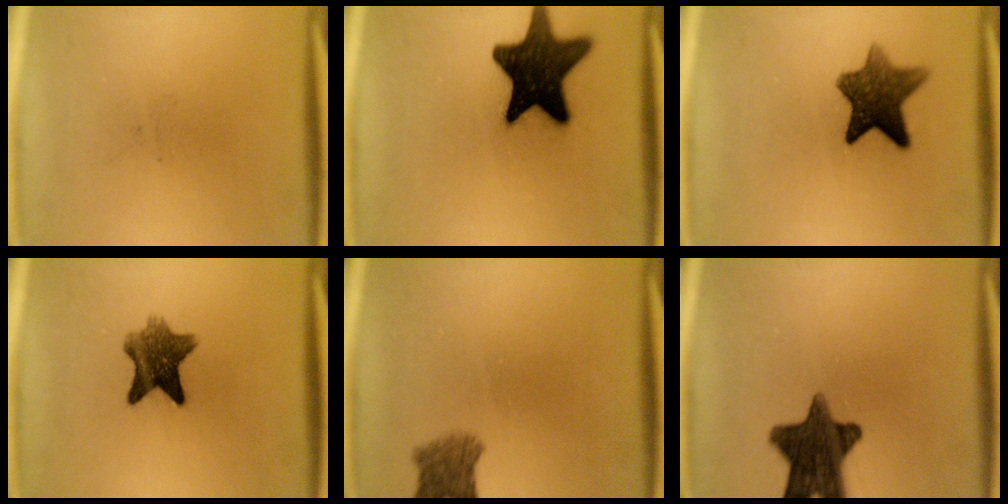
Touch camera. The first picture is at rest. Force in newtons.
{"total": 18.3}
{"total": 9.3}
{"total": 7.8}
{"total": 4.1}
{"total": 13.4}